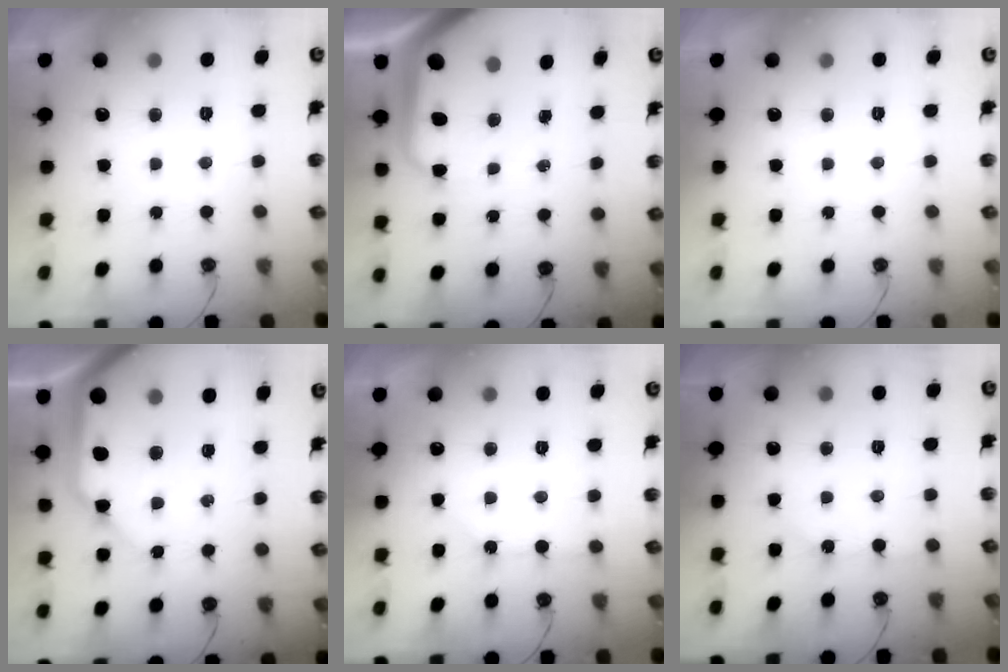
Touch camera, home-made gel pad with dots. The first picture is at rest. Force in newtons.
{"total": 13.0, "press": 12.9, "slide": 1.5}
{"total": 0.0}
{"total": 16.2, "press": 16.0, "slide": 2.3}
{"total": 4.4, "press": 4.4, "slide": 0.7}
{"total": 2.5, "press": 2.5, "slide": 0.5}